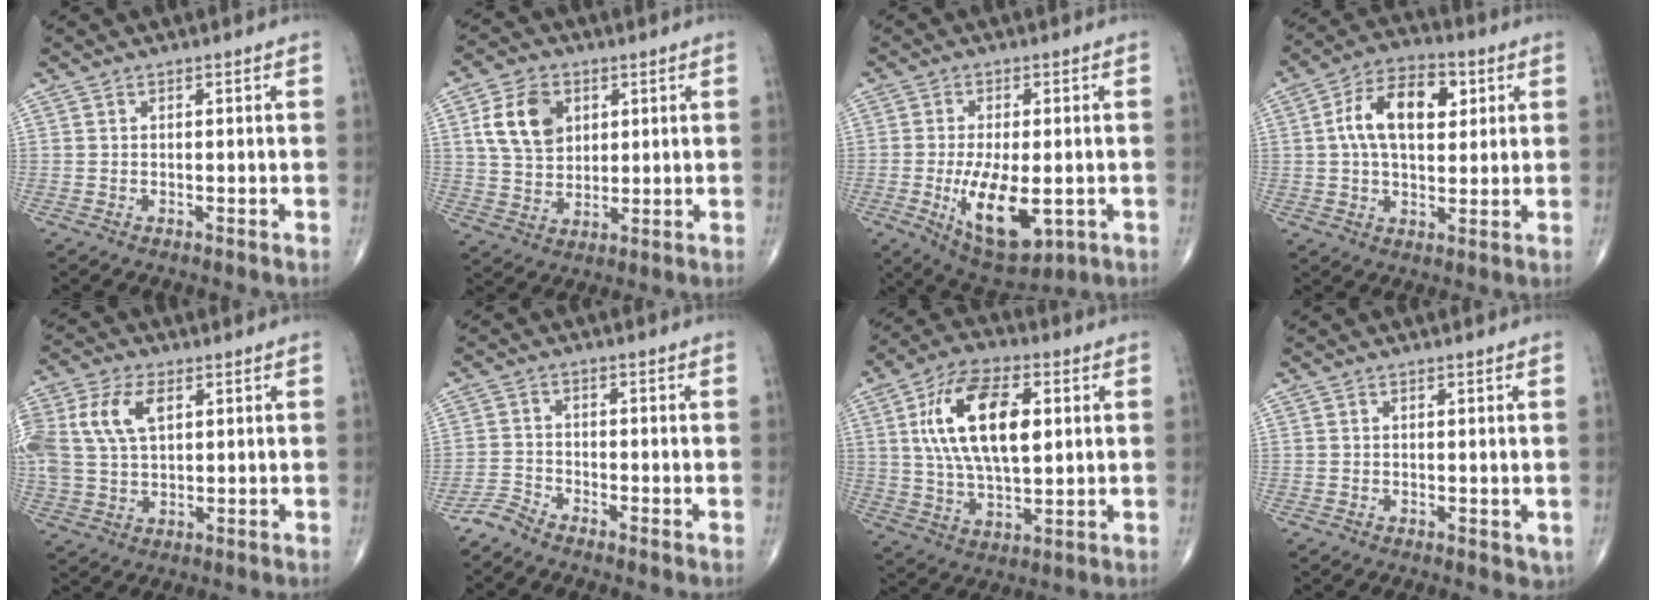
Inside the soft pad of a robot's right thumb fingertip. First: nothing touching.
{"total": 10.0, "force": [3.3, 7.2, 6.2], "torque": [-0.095, -0.008, 0.064]}
{"total": 12.9, "force": [-3.0, 5.8, 11.1], "torque": [-0.177, -0.015, -0.034]}
{"total": 13.3, "force": [3.1, 7.7, 10.4], "torque": [-0.162, 0.011, 0.045]}
{"total": 12.9, "force": [3.7, 7.7, 9.6], "torque": [-0.224, 0.007, 0.072]}
{"total": 2.6, "force": [-2.6, 0.1, 0.3], "torque": [-0.008, -0.006, -0.062]}
{"total": 17.9, "force": [4.0, 8.8, 15.1], "torque": [-0.265, -0.001, 0.070]}
{"total": 1.6, "force": [0.4, 1.0, 1.2], "torque": [-0.011, -0.006, 0.009]}